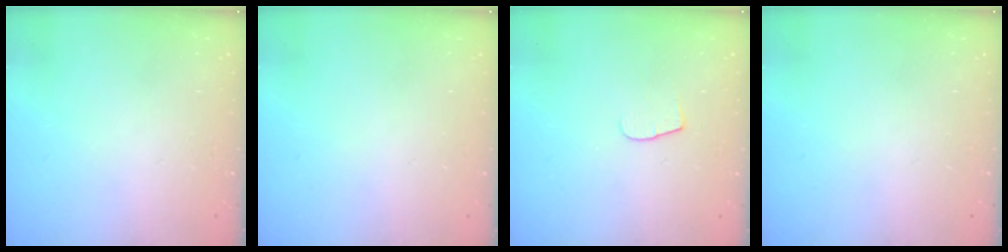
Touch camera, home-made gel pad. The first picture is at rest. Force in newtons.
{"total": 0.6, "press": 0.6, "slide": 0.2}
{"total": 5.2, "press": 5.2, "slide": 0.6}
{"total": 0.0}